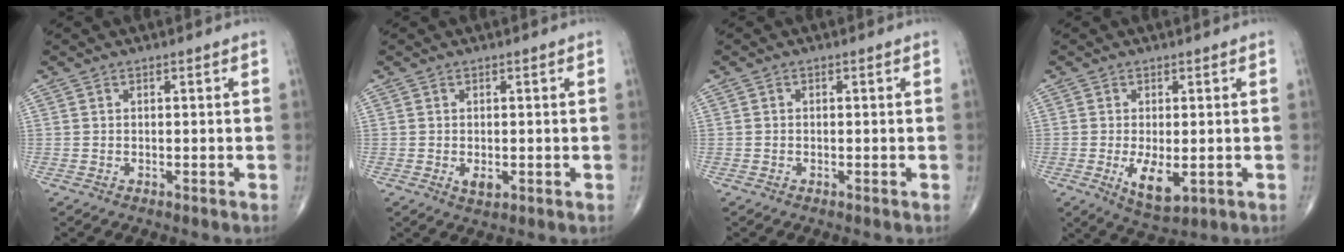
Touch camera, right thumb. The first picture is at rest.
{"total": 2.2, "force": [-0.5, 1.2, 1.8], "torque": [-0.025, -0.004, -0.007]}
{"total": 0.0}
{"total": 6.5, "force": [-1.4, 3.0, 5.6], "torque": [-0.092, -0.016, -0.014]}